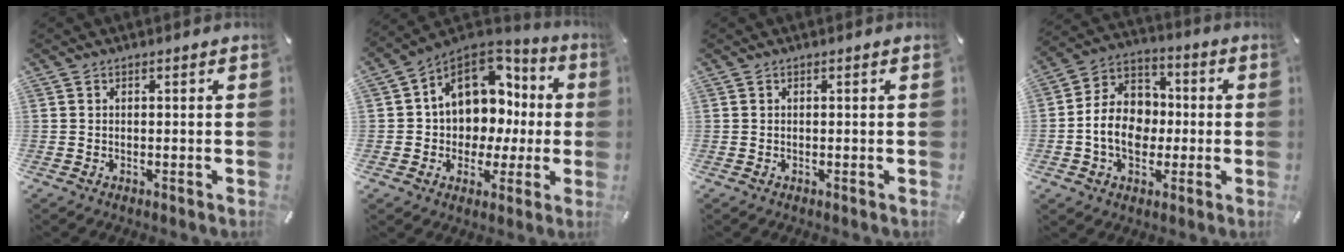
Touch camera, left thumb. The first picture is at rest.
{"total": 13.3, "force": [3.8, 11.0, 6.3], "torque": [-0.100, -0.032, 0.077]}
{"total": 0.0}
{"total": 12.1, "force": [-2.3, 10.0, 6.4], "torque": [-0.153, 0.021, -0.041]}